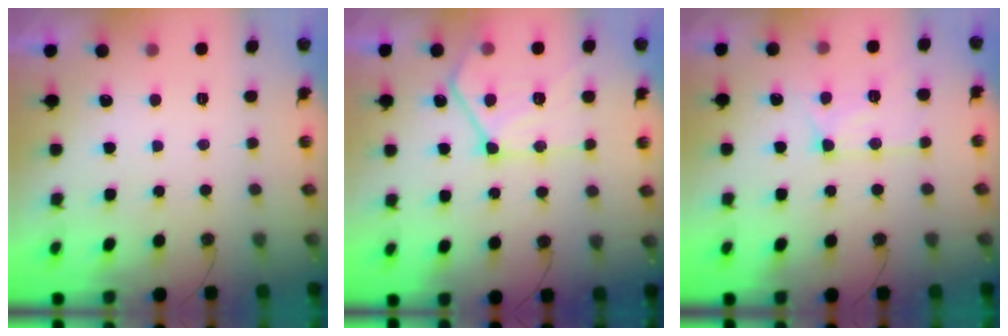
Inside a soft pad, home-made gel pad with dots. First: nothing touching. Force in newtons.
{"total": 16.9, "press": 16.8, "slide": 1.6}
{"total": 13.0, "press": 13.0, "slide": 1.1}